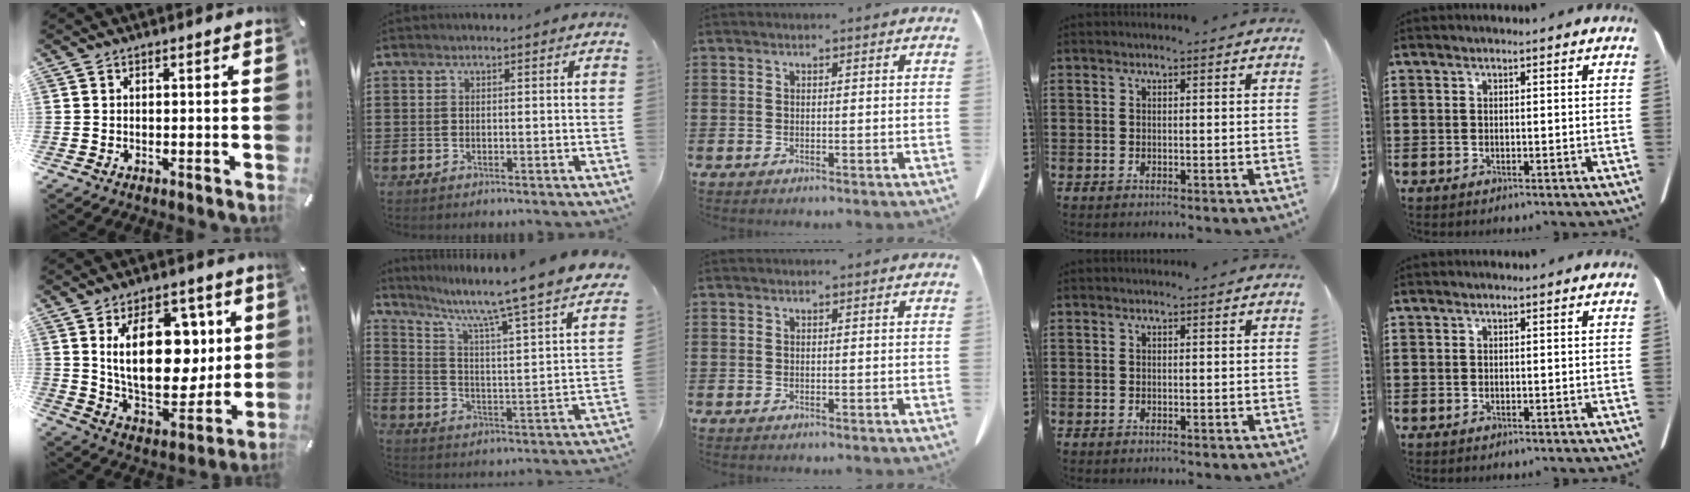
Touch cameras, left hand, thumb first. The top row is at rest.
{"thumb": {"total": 20.5, "force": [5.7, 12.5, 15.2], "torque": [-0.246, -0.021, 0.096]}, "index": {"total": 8.1, "force": [6.3, -0.5, 5.0], "torque": [-0.114, -0.059, 0.089]}}